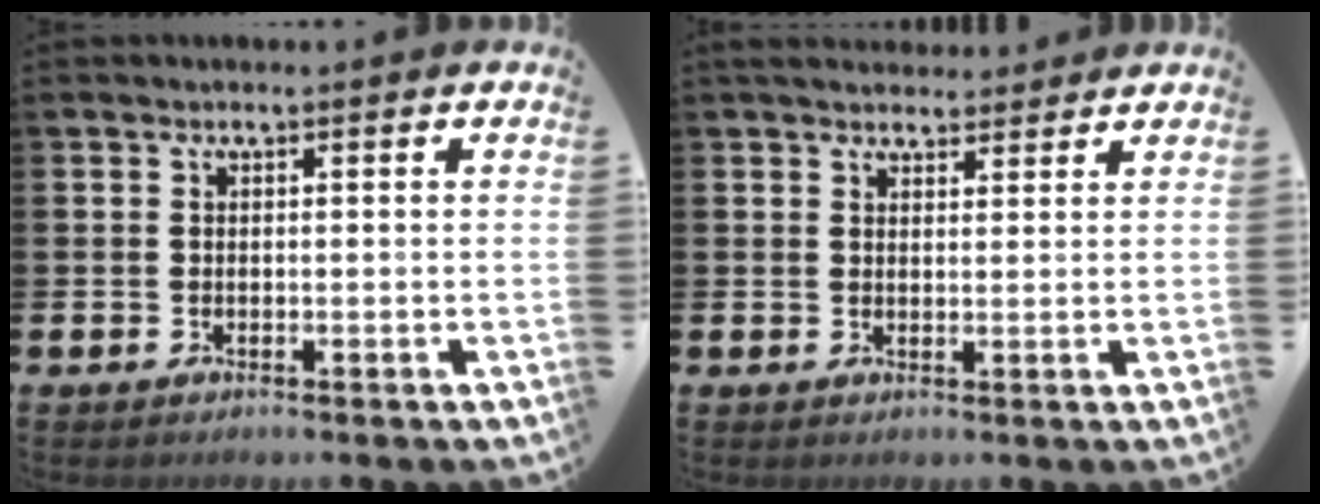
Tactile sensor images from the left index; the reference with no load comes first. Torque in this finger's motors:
{"motor_torque": [-0.18, -0.41, 0.32, 0.03]}